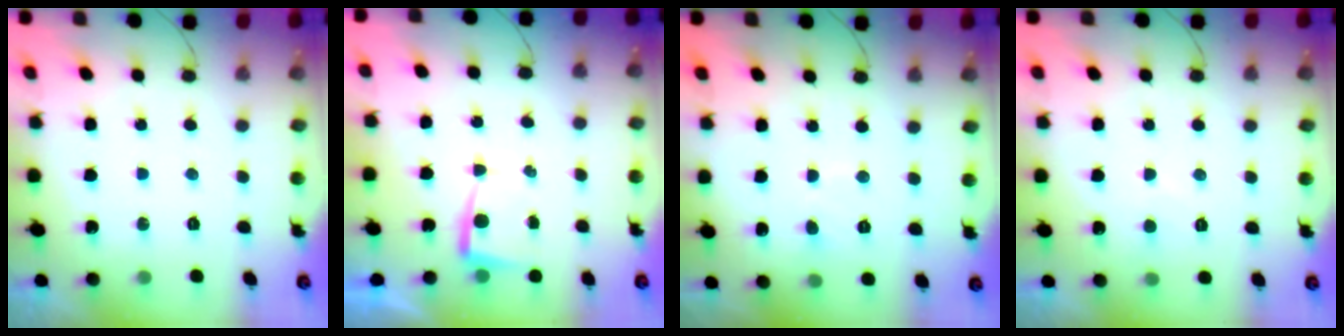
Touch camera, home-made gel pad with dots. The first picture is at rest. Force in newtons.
{"total": 3.0, "press": 3.0, "slide": 0.4}
{"total": 1.6, "press": 1.6, "slide": 0.1}
{"total": 3.5, "press": 3.5, "slide": 0.3}